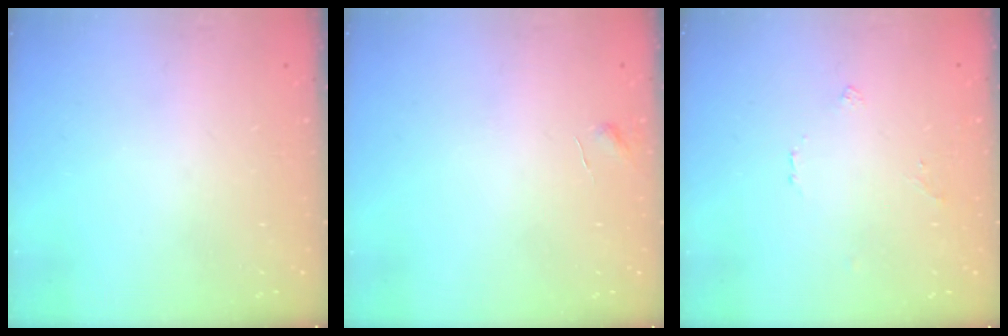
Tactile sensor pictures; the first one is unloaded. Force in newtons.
{"total": 3.9, "press": 3.9, "slide": 0.3}
{"total": 1.5, "press": 1.4, "slide": 0.2}